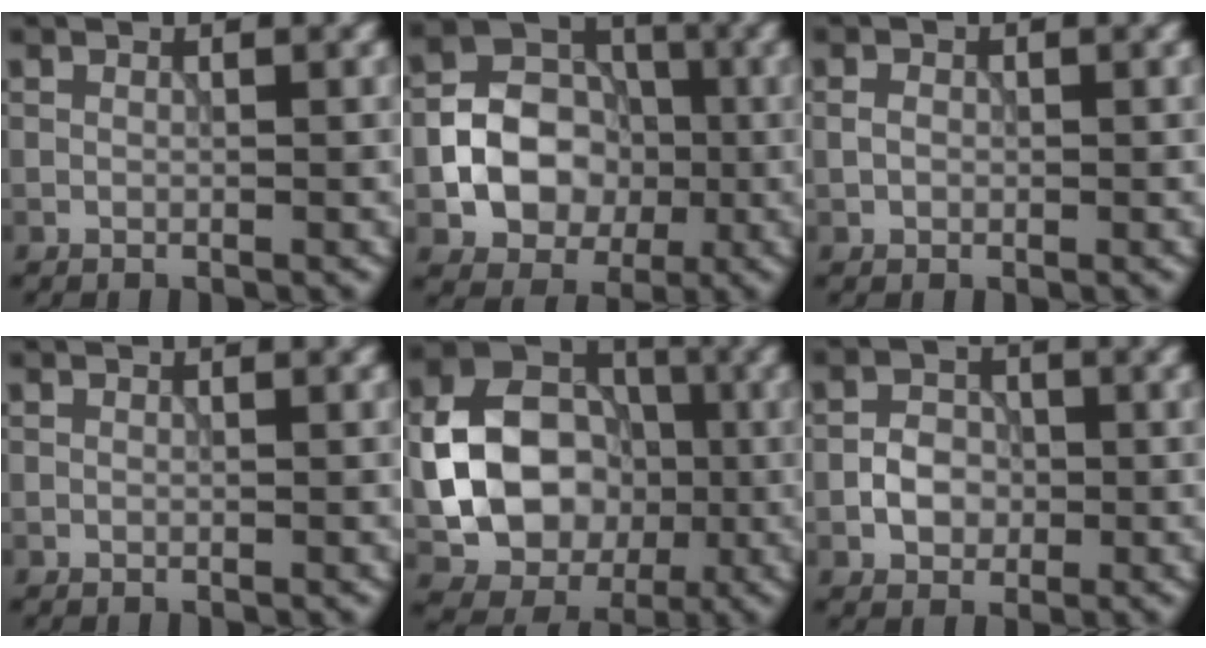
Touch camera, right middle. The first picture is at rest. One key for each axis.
{"total": 7.3, "fx": -1.4, "fy": 5.9, "fz": 4.0, "tx": -0.062, "ty": 0.001, "tz": -0.033}
{"total": 1.1, "fx": -0.1, "fy": 0.9, "fz": 0.6, "tx": -0.012, "ty": 0.001, "tz": -0.005}
{"total": 0.0}
{"total": 10.4, "fx": -1.3, "fy": 8.3, "fz": 6.1, "tx": -0.106, "ty": -0.001, "tz": -0.027}
{"total": 2.6, "fx": -0.6, "fy": 2.1, "fz": 1.4, "tx": -0.018, "ty": 0.002, "tz": -0.016}